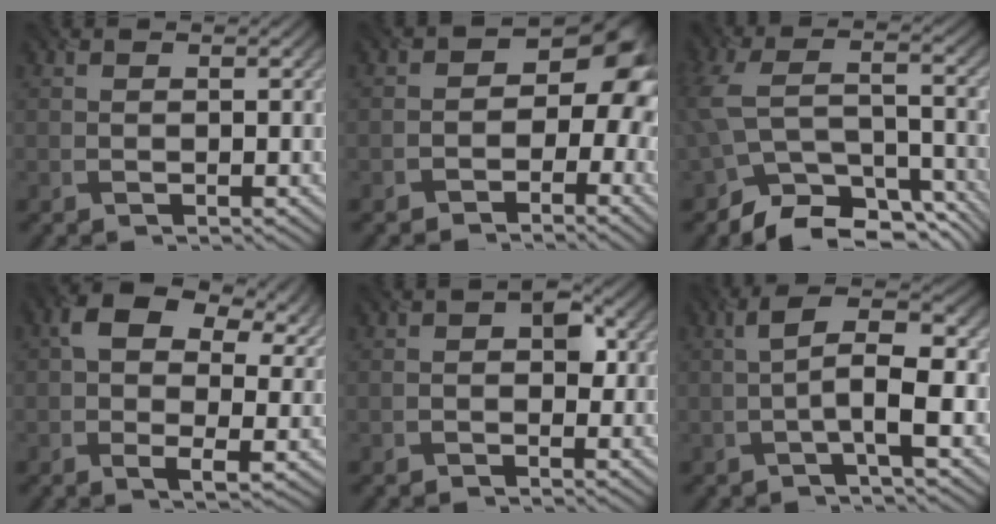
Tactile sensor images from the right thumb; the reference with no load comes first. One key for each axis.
{"total": 7.1, "fx": -1.6, "fy": 5.0, "fz": 4.8, "tx": -0.032, "ty": 0.003, "tz": -0.039}
{"total": 10.7, "fx": -7.5, "fy": 5.4, "fz": 5.3, "tx": -0.117, "ty": -0.019, "tz": -0.125}
{"total": 10.9, "fx": 3.2, "fy": 7.0, "fz": 7.8, "tx": -0.142, "ty": -0.009, "tz": 0.060}
{"total": 2.0, "fx": -0.2, "fy": 1.5, "fz": 1.3, "tx": -0.012, "ty": -0.003, "tz": -0.006}
{"total": 6.5, "fx": -1.0, "fy": 1.8, "fz": 6.2, "tx": -0.107, "ty": 0.016, "tz": -0.024}